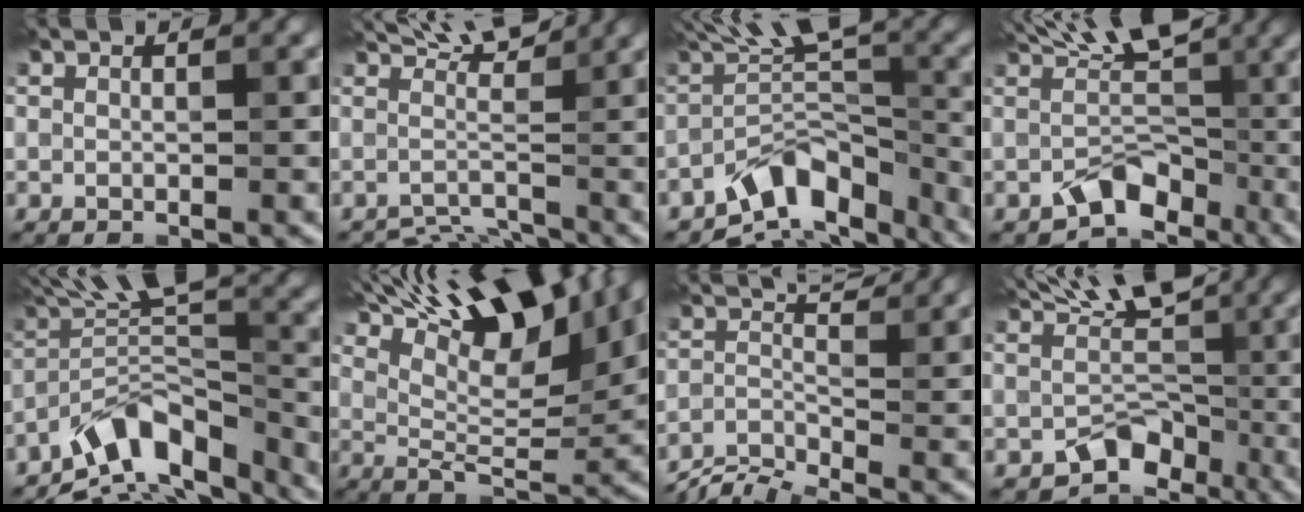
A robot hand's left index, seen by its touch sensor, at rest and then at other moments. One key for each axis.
{"total": 3.4, "fx": 0.4, "fy": 1.3, "fz": 3.1, "tx": -0.040, "ty": 0.001, "tz": 0.000}
{"total": 7.8, "fx": -5.3, "fy": 3.3, "fz": 4.6, "tx": -0.050, "ty": 0.005, "tz": -0.098}
{"total": 5.5, "fx": -1.2, "fy": 3.9, "fz": 3.8, "tx": -0.032, "ty": -0.001, "tz": -0.026}
{"total": 9.4, "fx": -6.8, "fy": 3.2, "fz": 5.7, "tx": -0.076, "ty": 0.009, "tz": -0.134}
{"total": 13.7, "fx": 8.9, "fy": 3.7, "fz": 9.8, "tx": -0.155, "ty": 0.025, "tz": 0.142}
{"total": 3.3, "fx": -2.4, "fy": 0.9, "fz": 2.1, "tx": -0.043, "ty": 0.000, "tz": -0.061}
{"total": 6.0, "fx": 0.4, "fy": 4.6, "fz": 3.8, "tx": -0.042, "ty": -0.018, "tz": 0.001}